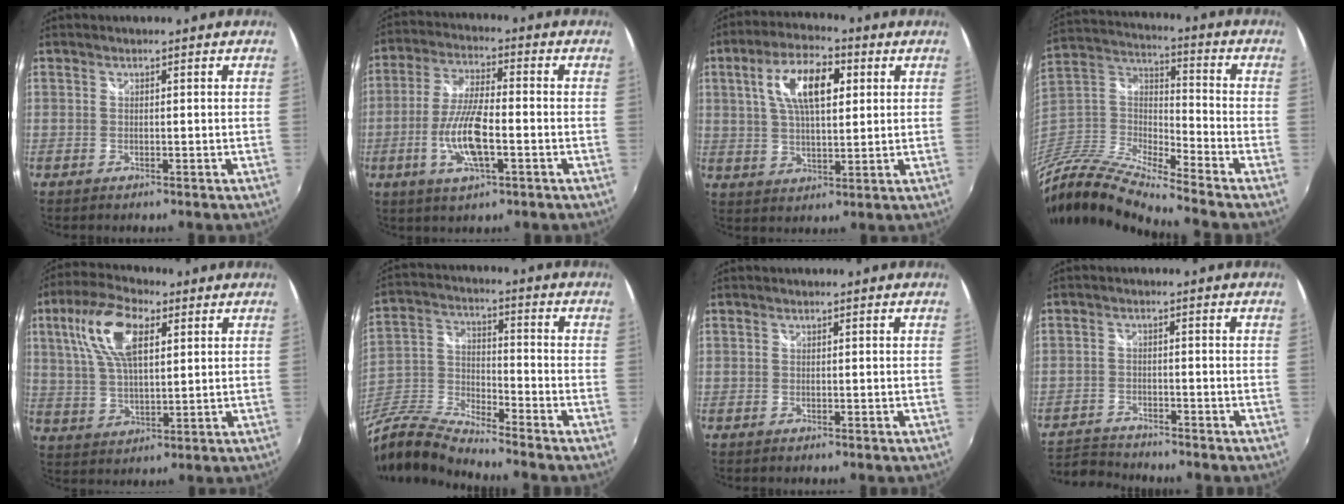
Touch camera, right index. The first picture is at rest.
{"total": 10.3, "force": [-3.2, 2.7, 9.4], "torque": [-0.194, -0.001, -0.064]}
{"total": 11.4, "force": [3.6, 4.9, 9.7], "torque": [-0.178, 0.020, 0.063]}
{"total": 17.3, "force": [-13.9, 2.4, 10.0], "torque": [-0.212, -0.022, -0.287]}
{"total": 12.6, "force": [4.9, 5.6, 10.2], "torque": [-0.200, 0.022, 0.092]}
{"total": 13.3, "force": [-10.5, 3.1, 7.5], "torque": [-0.174, -0.018, -0.219]}
{"total": 0.0}
{"total": 7.5, "force": [-7.2, 1.5, 1.0], "torque": [-0.047, 0.002, -0.135]}